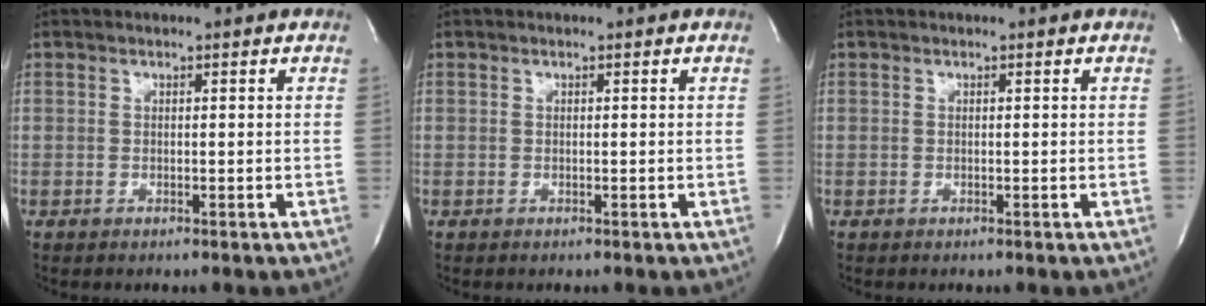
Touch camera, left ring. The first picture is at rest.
{"total": 0.0}
{"total": 0.0}